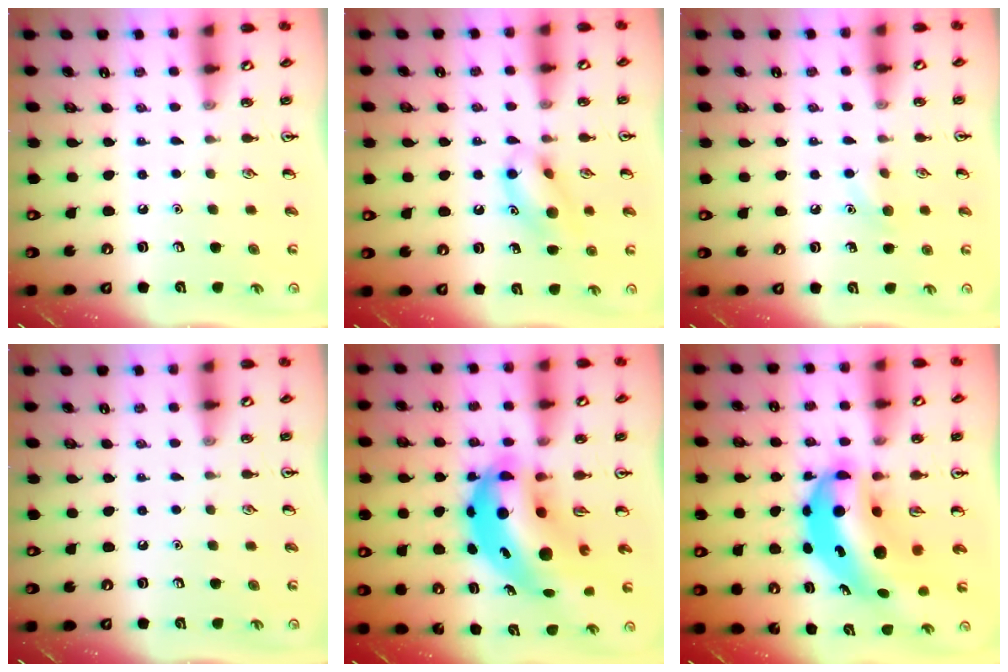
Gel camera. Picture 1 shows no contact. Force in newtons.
{"total": 11.9, "press": 11.7, "slide": 2.1}
{"total": 6.0, "press": 5.8, "slide": 1.8}
{"total": 0.0}
{"total": 14.6, "press": 14.1, "slide": 4.1}
{"total": 12.0, "press": 11.5, "slide": 3.2}